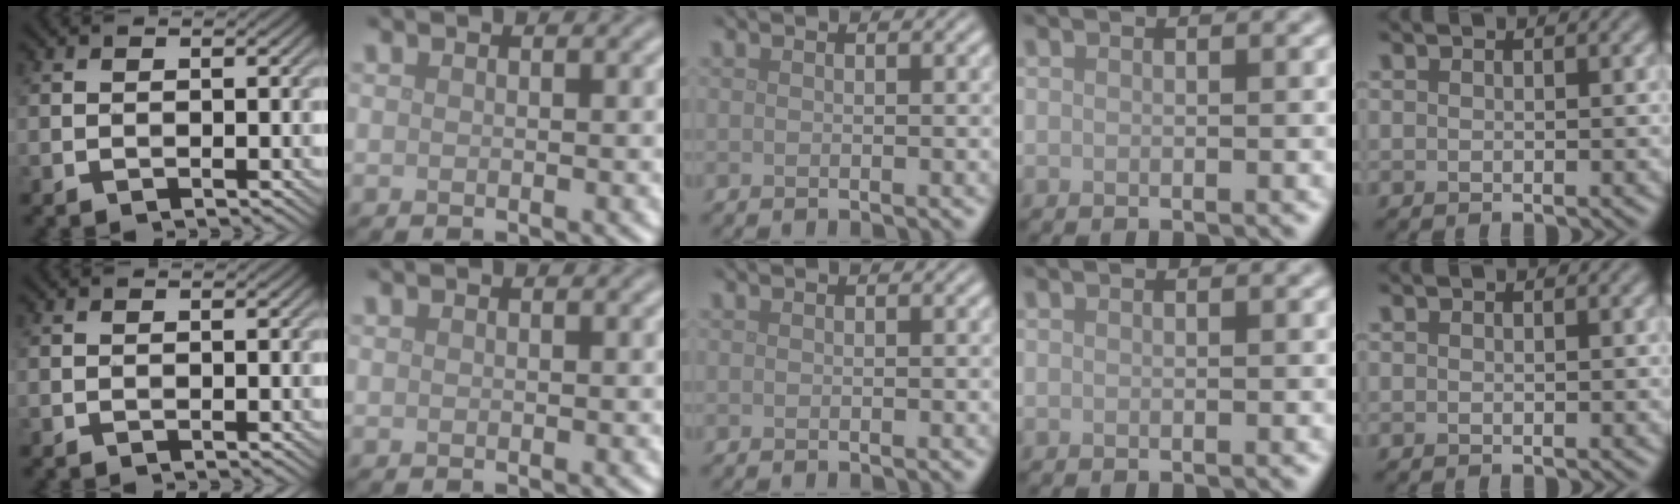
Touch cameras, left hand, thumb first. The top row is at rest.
{}